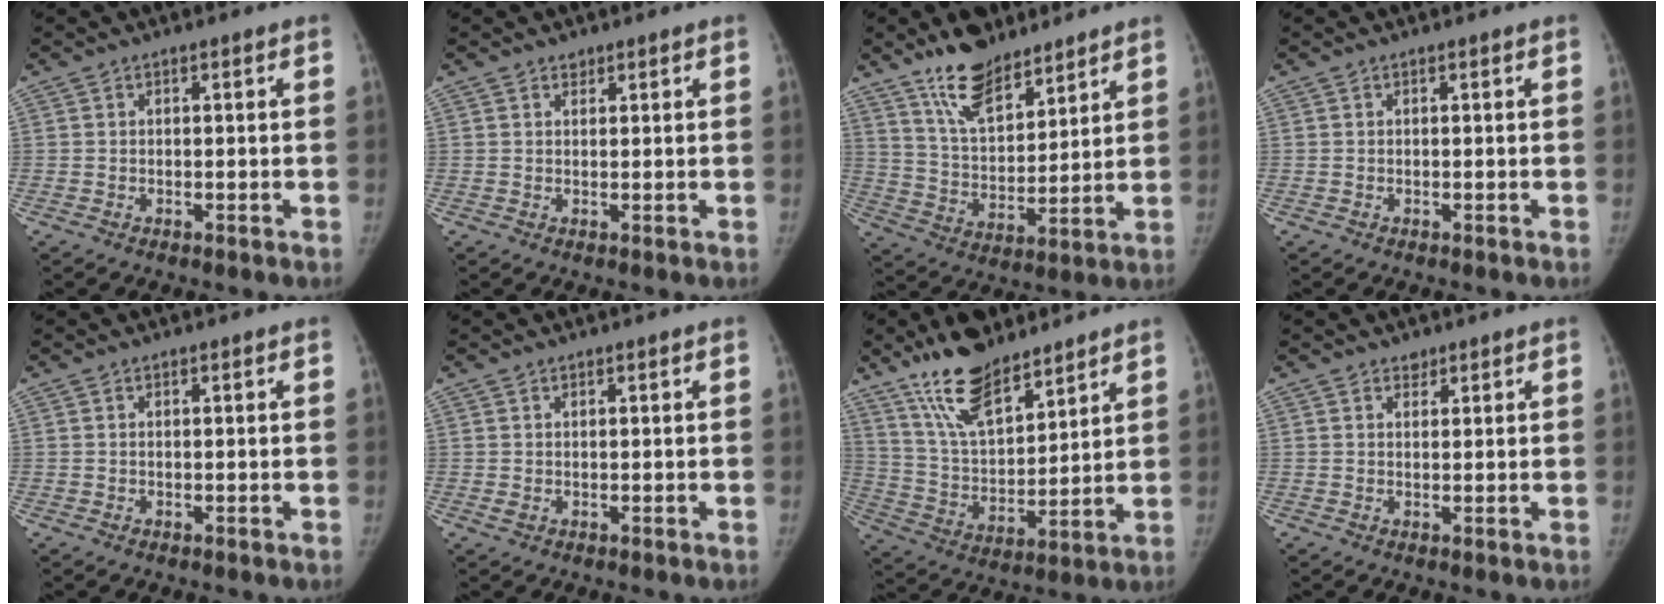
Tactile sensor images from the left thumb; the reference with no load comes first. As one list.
[{"total": 1.1, "force": [0.9, 0.6, 0.2], "torque": [0.003, -0.007, 0.012]}, {"total": 13.6, "force": [10.2, 5.5, 7.0], "torque": [-0.094, -0.063, 0.190]}, {"total": 0.0}, {"total": 0.0}, {"total": 0.9, "force": [0.4, 0.6, 0.5], "torque": [-0.009, -0.003, 0.010]}, {"total": 16.2, "force": [12.1, 6.0, 9.0], "torque": [-0.132, -0.063, 0.227]}, {"total": 1.4, "force": [1.1, 0.9, 0.3], "torque": [0.006, -0.008, 0.015]}]